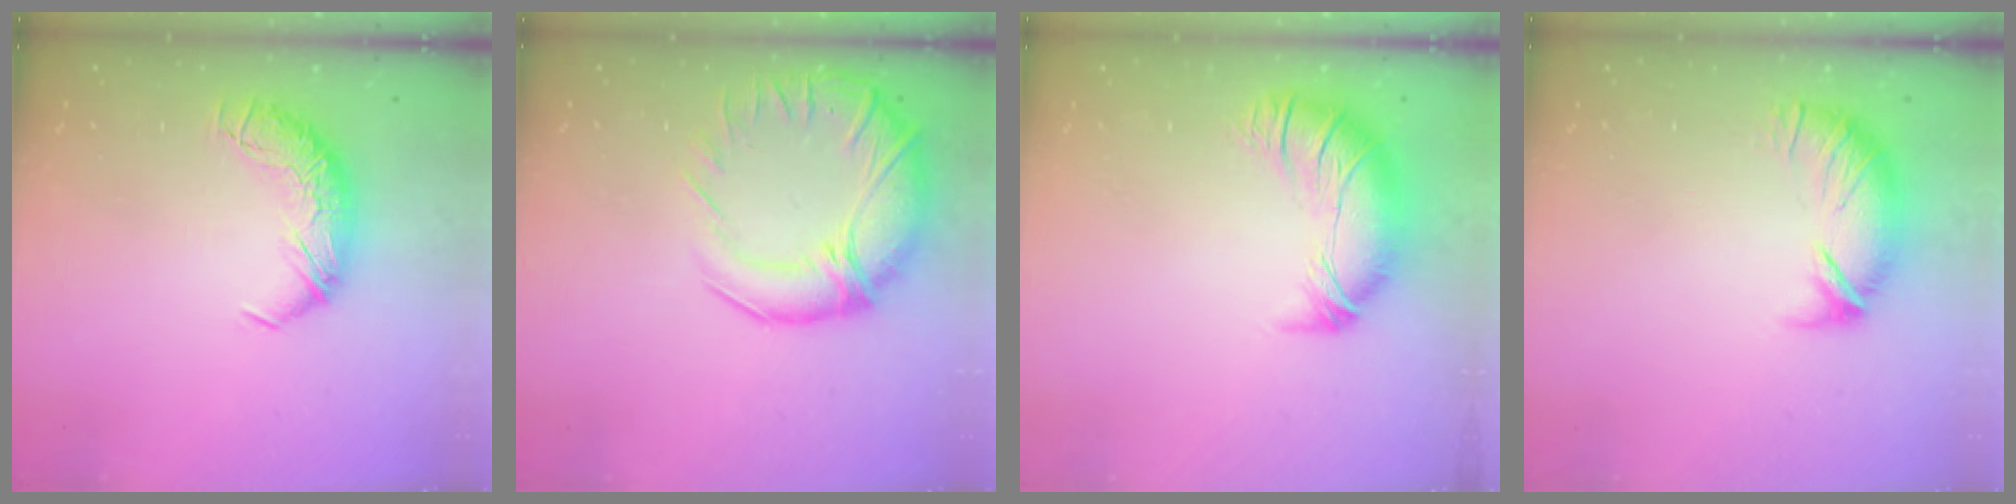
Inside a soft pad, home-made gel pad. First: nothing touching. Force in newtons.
{"total": 11.8, "press": 10.5, "slide": 5.3}
{"total": 2.8, "press": 0.9, "slide": 2.6}
{"total": 4.2, "press": 3.7, "slide": 2.0}